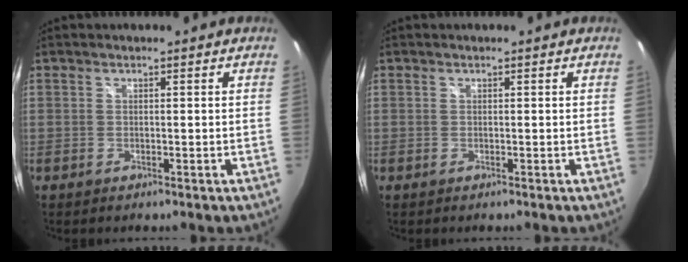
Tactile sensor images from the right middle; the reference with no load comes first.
{"total": 0.0}